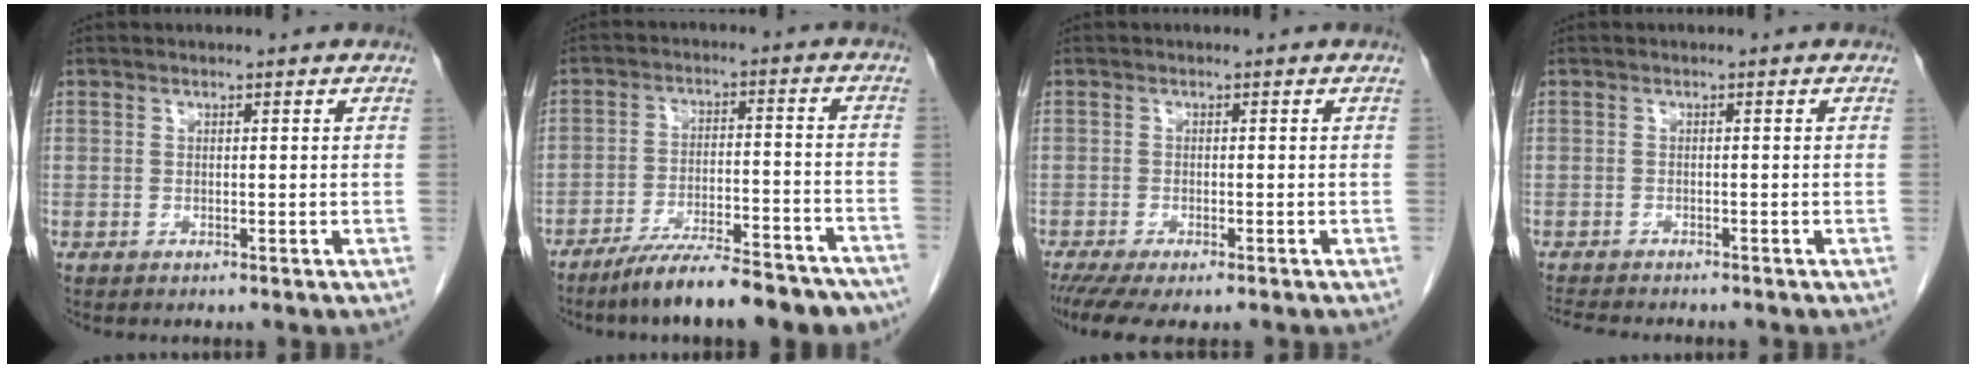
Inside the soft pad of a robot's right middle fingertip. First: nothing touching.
{"total": 17.6, "force": [-15.0, 3.0, 8.6], "torque": [-0.099, 0.014, -0.220]}
{"total": 7.6, "force": [-5.9, 1.7, 4.4], "torque": [-0.067, -0.017, -0.091]}
{"total": 5.8, "force": [-5.2, 1.0, 2.4], "torque": [-0.039, -0.012, -0.079]}